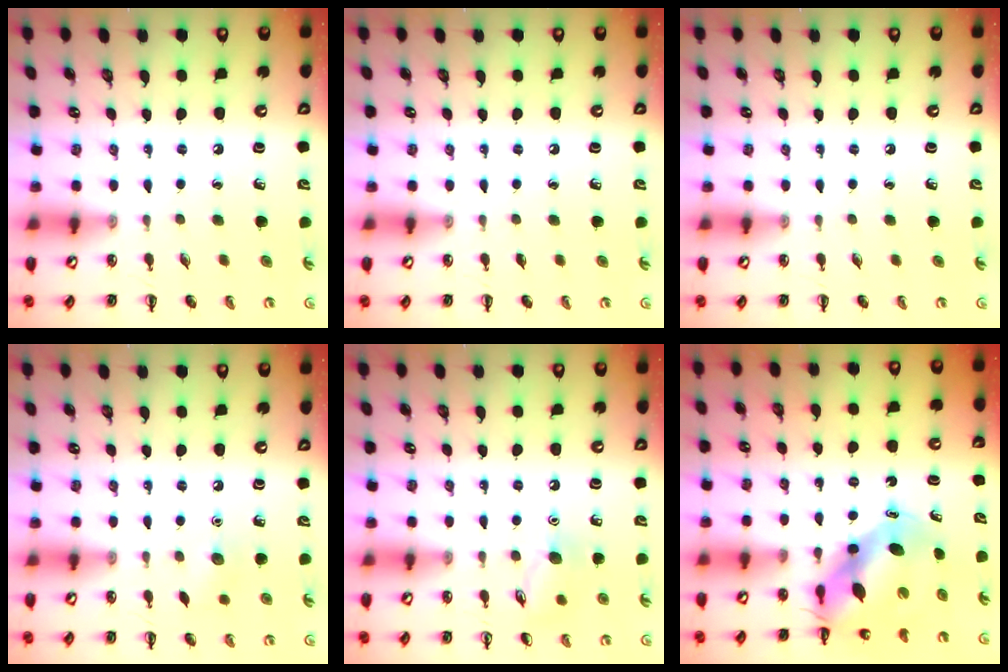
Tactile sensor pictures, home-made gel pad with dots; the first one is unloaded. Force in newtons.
{"total": 0.0}
{"total": 0.0}
{"total": 5.5, "press": 5.4, "slide": 1.2}
{"total": 8.3, "press": 8.3, "slide": 0.8}
{"total": 9.3, "press": 9.0, "slide": 2.4}